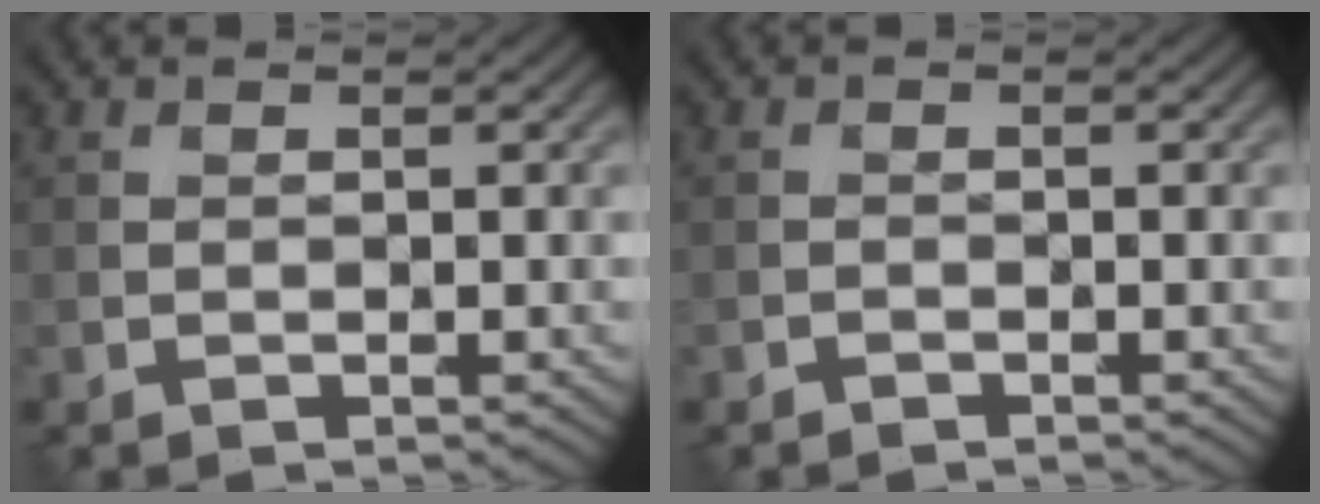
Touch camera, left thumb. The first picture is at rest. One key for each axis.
{"total": 0.7, "fx": -0.7, "fy": 0.2, "fz": 0.0, "tx": -0.001, "ty": -0.002, "tz": -0.016}